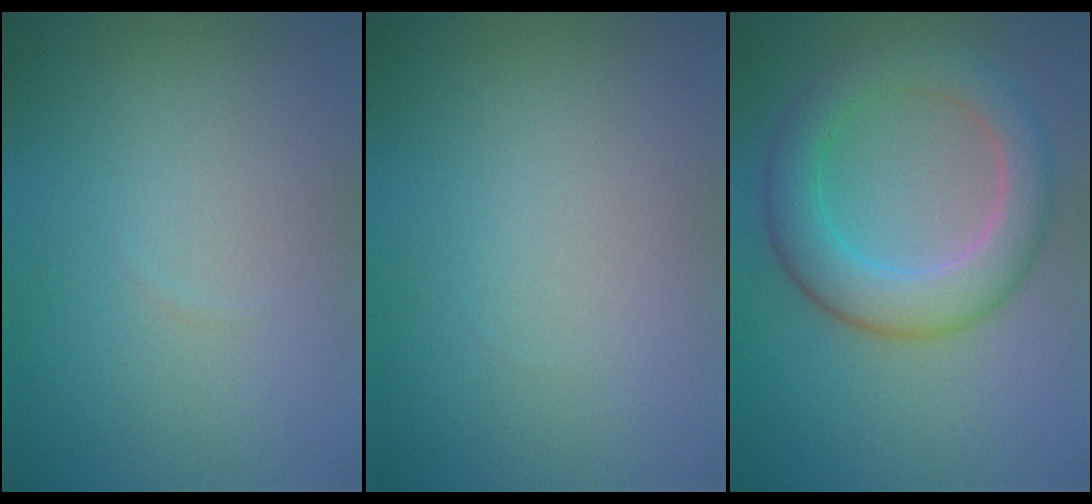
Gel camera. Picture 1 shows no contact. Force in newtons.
{"total": 0.0}
{"total": 5.7, "press": 5.7, "slide": 0.2}